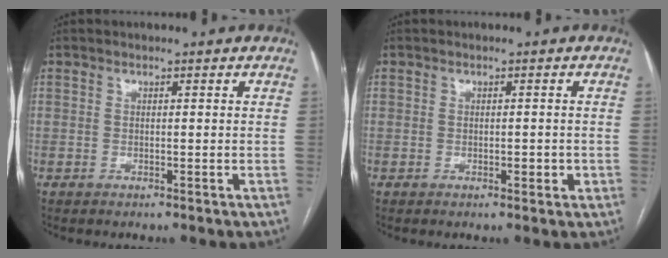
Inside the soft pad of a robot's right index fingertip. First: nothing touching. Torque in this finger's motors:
{"motor_torque": [0.02, 0.07, 0.08, 0.03]}